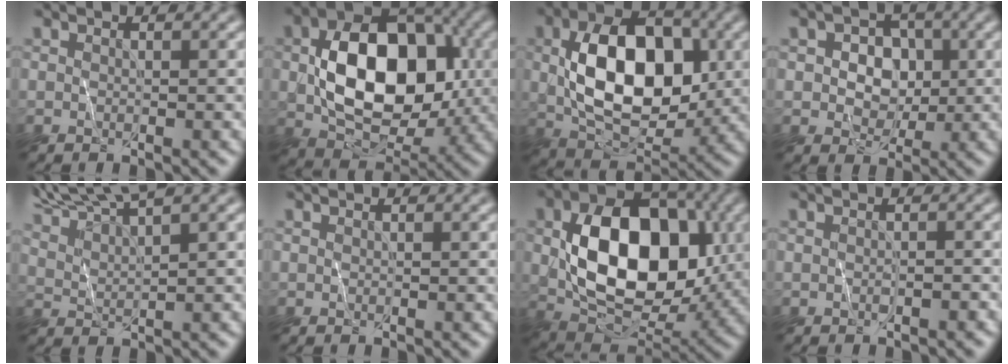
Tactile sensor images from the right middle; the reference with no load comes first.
{"total": 10.7, "force": [0.1, 7.2, 7.9], "torque": [-0.125, 0.011, 0.003]}
{"total": 9.6, "force": [0.5, 6.1, 7.4], "torque": [-0.125, 0.002, 0.011]}
{"total": 4.6, "force": [0.4, 3.8, 2.5], "torque": [-0.025, 0.011, -0.005]}
{"total": 6.2, "force": [5.9, 0.2, 2.1], "torque": [-0.049, 0.021, 0.096]}
{"total": 0.0}
{"total": 11.3, "force": [1.2, 7.6, 8.2], "torque": [-0.130, -0.001, 0.026]}
{"total": 2.0, "force": [-1.1, 0.8, 1.5], "torque": [-0.022, -0.006, -0.020]}